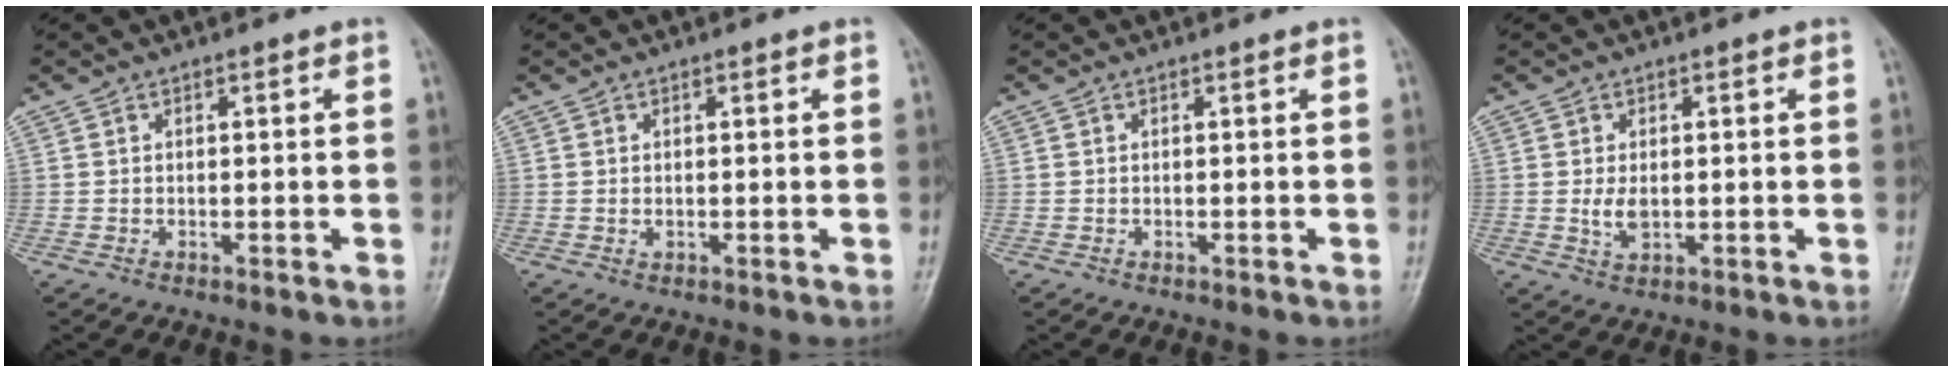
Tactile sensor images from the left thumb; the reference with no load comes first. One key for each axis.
{"total": 0.8, "fx": 0.1, "fy": 0.5, "fz": 0.6, "tx": -0.009, "ty": 0.000, "tz": 0.005}
{"total": 0.0}
{"total": 3.1, "fx": 0.0, "fy": 1.9, "fz": 2.5, "tx": -0.045, "ty": -0.007, "tz": 0.002}